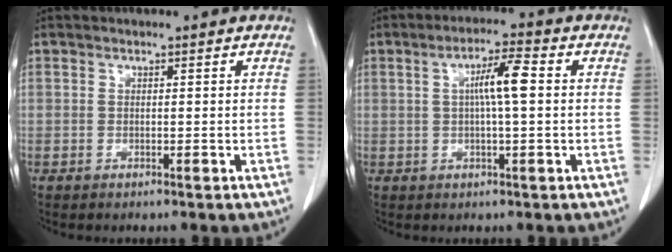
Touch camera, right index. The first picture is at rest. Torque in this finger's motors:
{"motor_torque": [0.70, -0.04, 0.34, 0.11]}